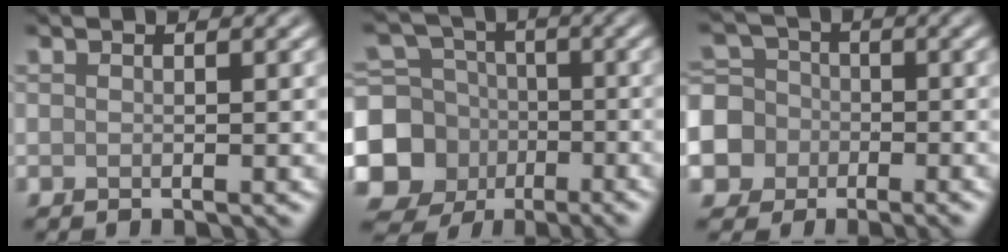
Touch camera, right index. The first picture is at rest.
{"total": 11.7, "force": [-3.8, 10.5, 3.3], "torque": [-0.084, -0.026, -0.092]}
{"total": 9.7, "force": [-4.2, 8.5, 2.1], "torque": [-0.063, -0.019, -0.100]}